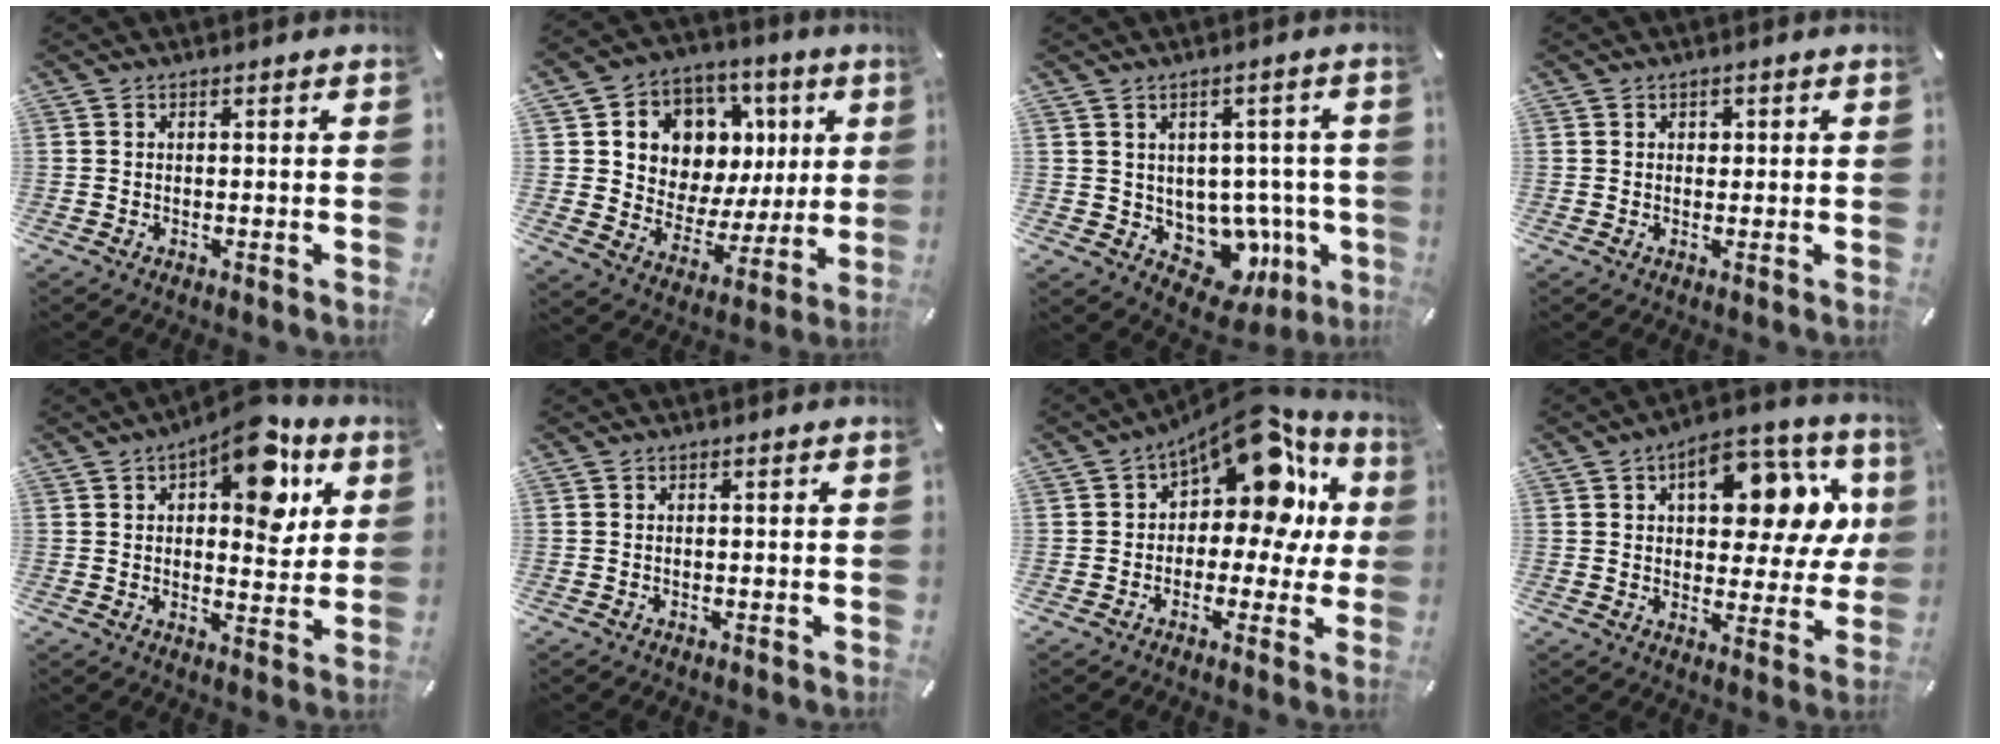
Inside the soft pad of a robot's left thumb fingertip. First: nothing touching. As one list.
[{"total": 10.7, "force": [3.6, 9.6, 3.1], "torque": [-0.044, -0.041, 0.071]}, {"total": 9.2, "force": [-1.4, 7.7, 4.9], "torque": [-0.057, -0.015, -0.004]}, {"total": 1.2, "force": [0.2, 1.1, 0.4], "torque": [0.000, 0.002, 0.001]}, {"total": 14.0, "force": [7.5, 6.7, 9.7], "torque": [-0.127, -0.034, 0.125]}, {"total": 0.0}, {"total": 16.9, "force": [8.3, 9.0, 11.7], "torque": [-0.172, -0.057, 0.141]}, {"total": 17.1, "force": [6.6, 9.3, 12.7], "torque": [-0.158, -0.037, 0.103]}]